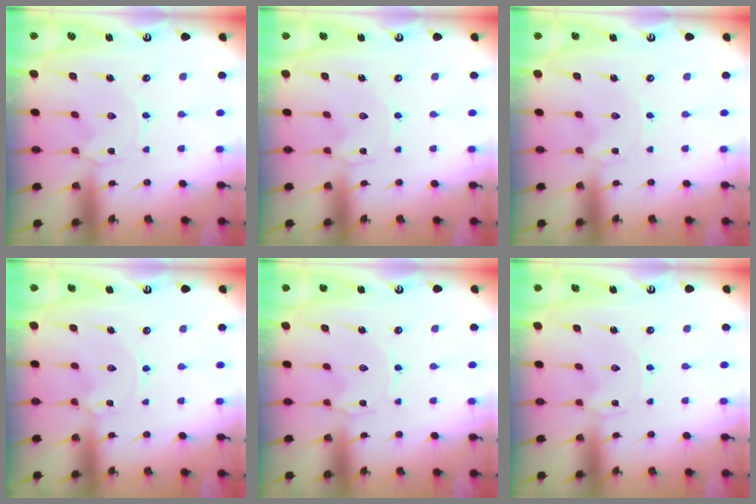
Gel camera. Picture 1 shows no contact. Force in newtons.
{"total": 0.0}
{"total": 0.0}
{"total": 1.5, "press": 1.5, "slide": 0.0}
{"total": 0.5, "press": 0.5, "slide": 0.1}
{"total": 0.0}